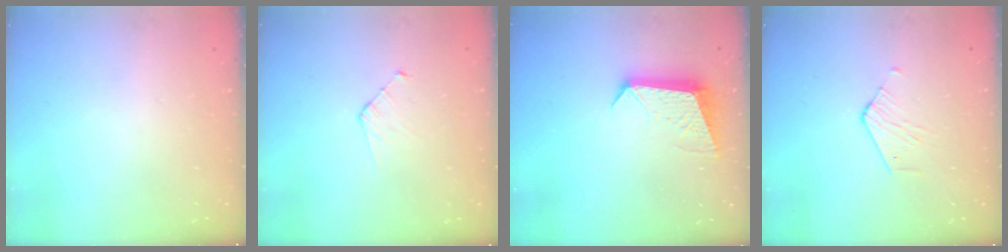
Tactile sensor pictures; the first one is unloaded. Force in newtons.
{"total": 3.8, "press": 3.8, "slide": 0.4}
{"total": 9.5, "press": 9.5, "slide": 0.3}
{"total": 2.7, "press": 2.7, "slide": 0.3}